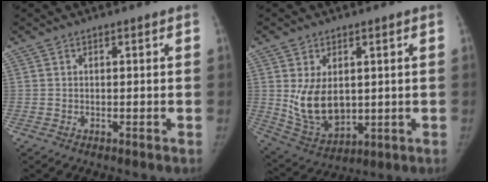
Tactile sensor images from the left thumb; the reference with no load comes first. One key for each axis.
{"total": 11.2, "fx": 1.2, "fy": 7.5, "fz": 8.3, "tx": -0.125, "ty": -0.018, "tz": 0.046}